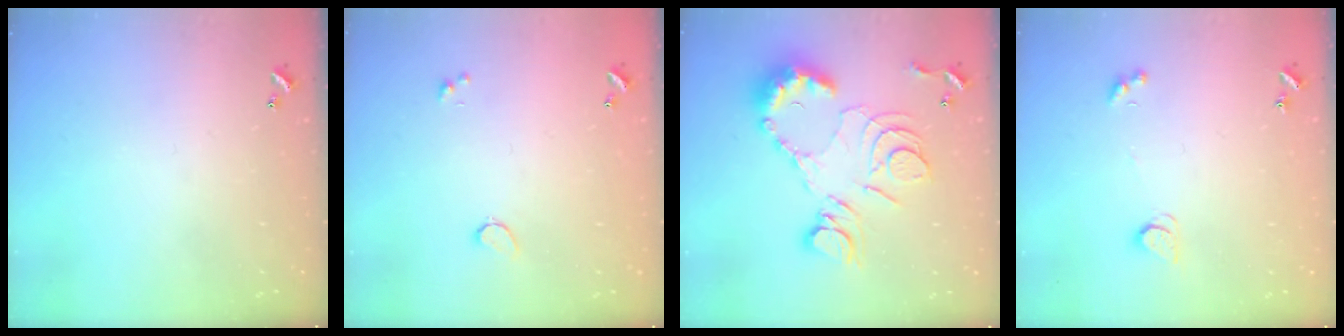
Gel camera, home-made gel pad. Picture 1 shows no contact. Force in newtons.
{"total": 0.6, "press": 0.0, "slide": 0.6}
{"total": 15.3, "press": 15.2, "slide": 1.3}
{"total": 2.5, "press": 2.5, "slide": 0.5}